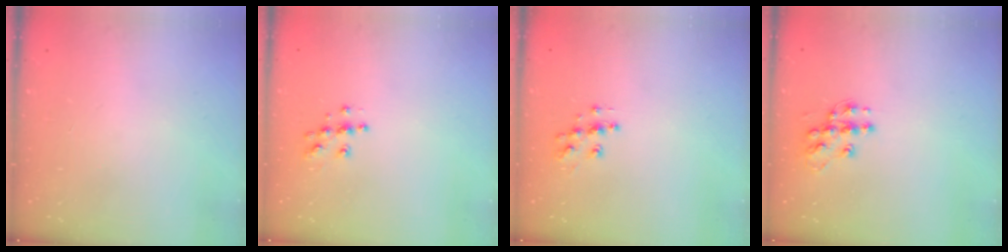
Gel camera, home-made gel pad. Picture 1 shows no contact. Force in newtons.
{"total": 7.6, "press": 7.6, "slide": 0.4}
{"total": 8.6, "press": 8.6, "slide": 0.3}
{"total": 10.8, "press": 10.8, "slide": 0.6}